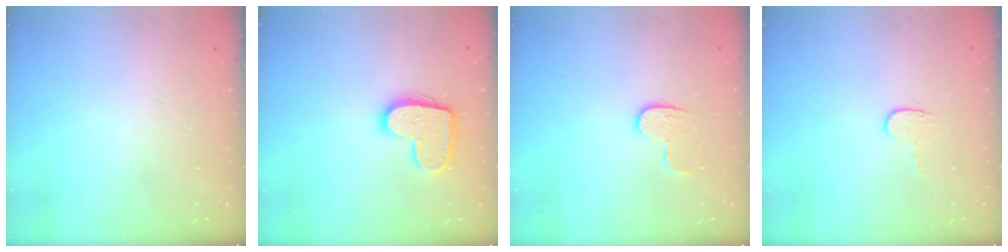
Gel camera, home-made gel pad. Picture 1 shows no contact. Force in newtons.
{"total": 13.2, "press": 13.2, "slide": 0.7}
{"total": 6.2, "press": 6.2, "slide": 0.3}
{"total": 3.6, "press": 3.6, "slide": 0.4}